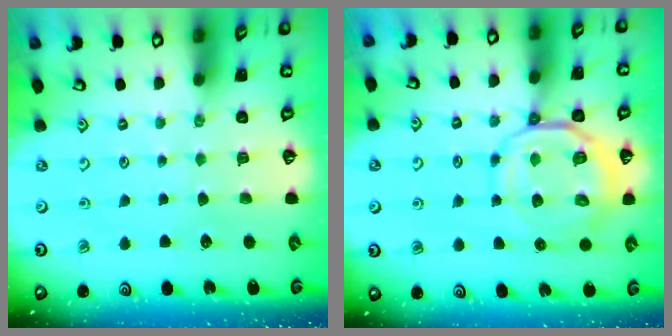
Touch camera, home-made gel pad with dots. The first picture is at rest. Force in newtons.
{"total": 10.9, "press": 10.7, "slide": 2.1}